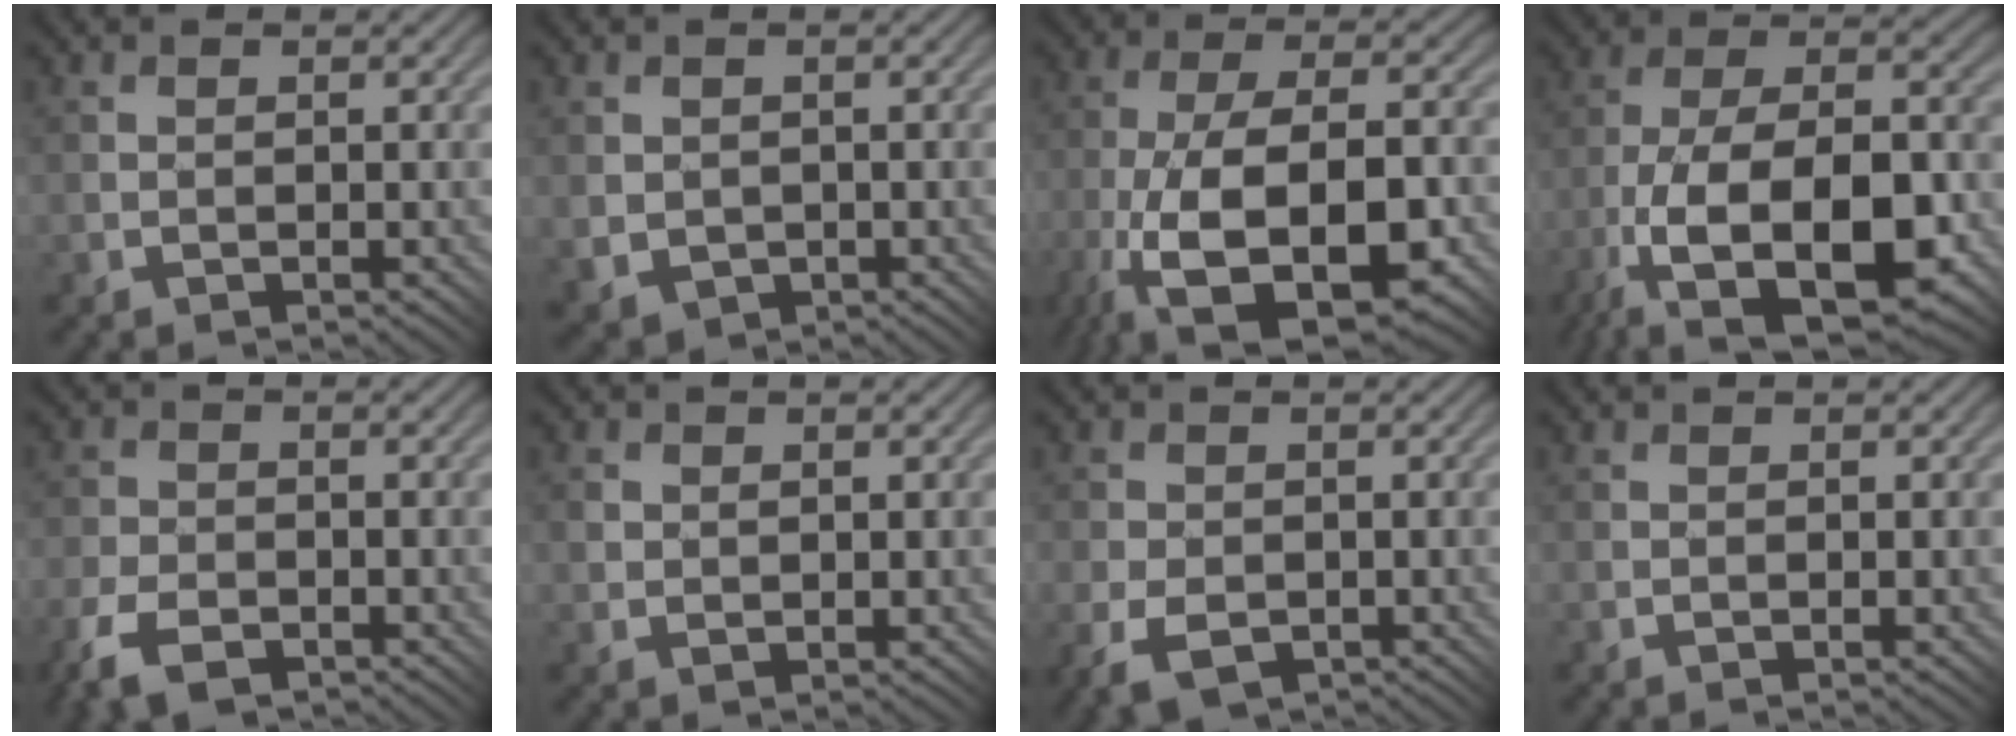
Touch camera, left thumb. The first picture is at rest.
{"total": 3.0, "force": [-0.2, 2.8, 1.1], "torque": [-0.038, -0.018, 0.000]}
{"total": 15.7, "force": [-7.2, 6.5, 12.4], "torque": [-0.240, -0.014, -0.124]}
{"total": 15.8, "force": [-7.3, 6.6, 12.4], "torque": [-0.222, 0.000, -0.142]}
{"total": 6.4, "force": [-4.0, 3.4, 3.7], "torque": [-0.095, -0.014, -0.074]}
{"total": 1.5, "force": [0.5, 1.2, 0.7], "torque": [-0.017, 0.001, 0.013]}
{"total": 4.7, "force": [-2.3, 3.0, 2.8], "torque": [-0.063, -0.015, -0.039]}
{"total": 0.0}